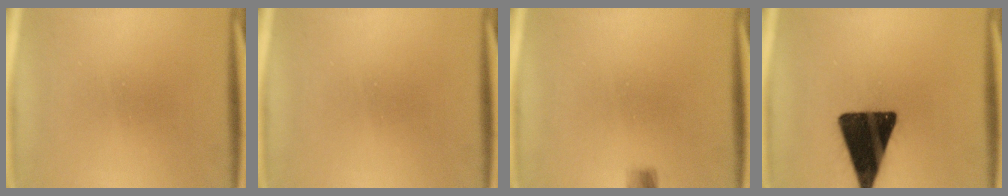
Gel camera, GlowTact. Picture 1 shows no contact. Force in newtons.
{"total": 0.0}
{"total": 1.6}
{"total": 18.9}